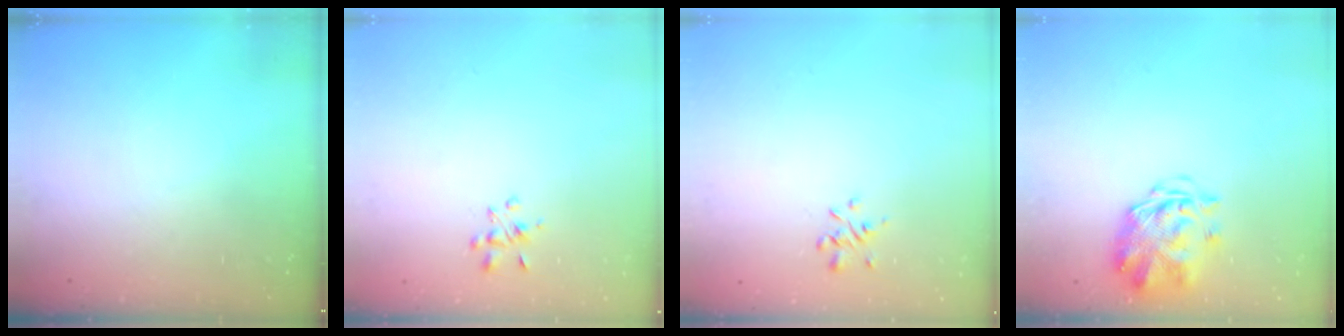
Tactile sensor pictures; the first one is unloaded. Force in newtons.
{"total": 3.4, "press": 3.2, "slide": 1.1}
{"total": 0.9, "press": 0.7, "slide": 0.5}
{"total": 3.4, "press": 3.0, "slide": 1.6}